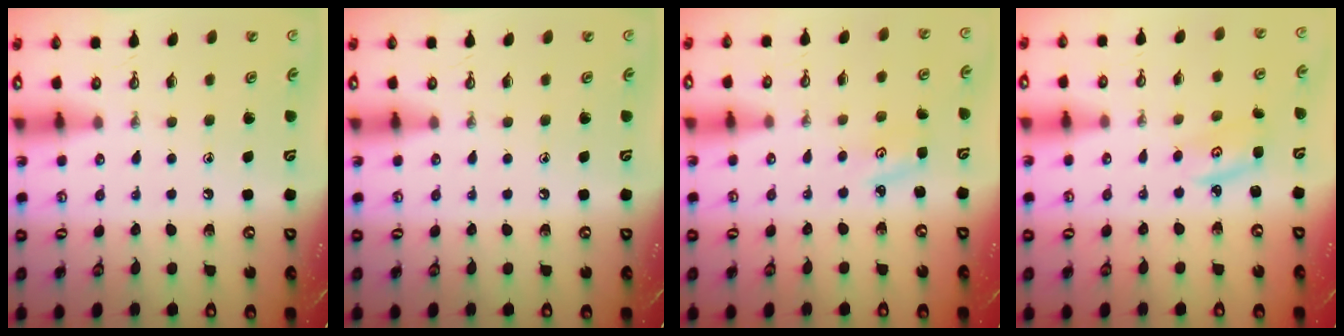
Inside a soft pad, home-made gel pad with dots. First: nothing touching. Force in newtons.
{"total": 0.0}
{"total": 2.7, "press": 2.6, "slide": 0.4}
{"total": 2.6, "press": 2.6, "slide": 0.2}